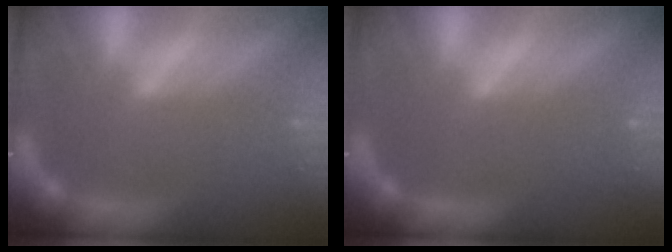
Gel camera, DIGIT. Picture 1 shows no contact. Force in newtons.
{"total": 0.0}